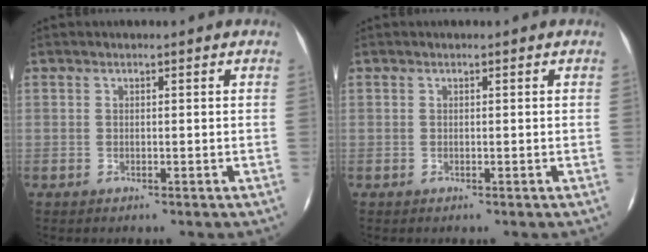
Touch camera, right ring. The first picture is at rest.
{"total": 0.0}